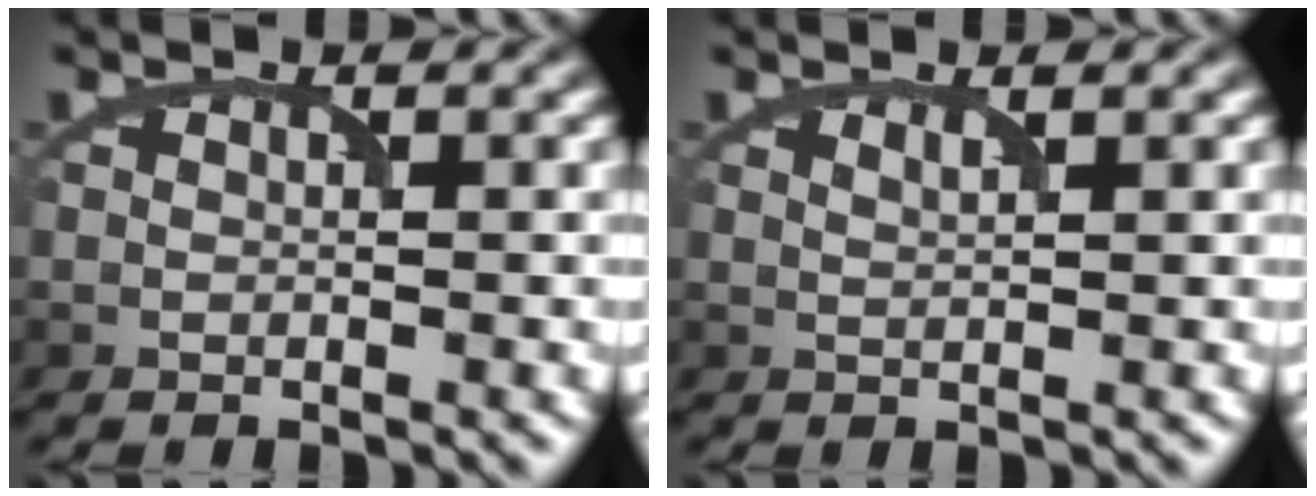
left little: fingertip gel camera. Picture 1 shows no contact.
{"total": 0.7, "force": [0.6, 0.1, 0.4], "torque": [-0.008, -0.001, 0.010]}